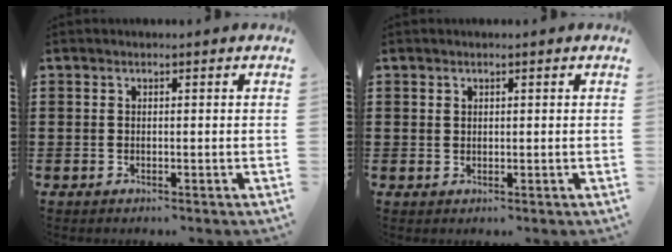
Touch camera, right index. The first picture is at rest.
{"total": 0.5, "force": [0.4, 0.3, 0.0], "torque": [0.000, 0.001, 0.008]}